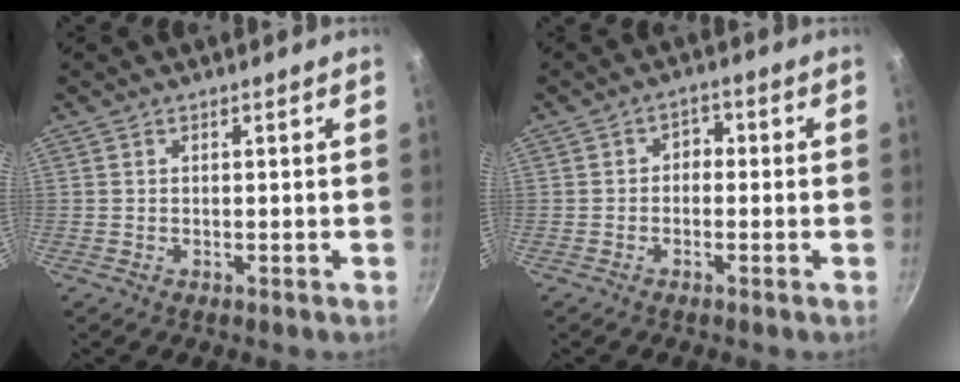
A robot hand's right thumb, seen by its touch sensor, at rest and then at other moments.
{"total": 2.7, "force": [-0.5, 2.1, 1.5], "torque": [-0.009, 0.014, -0.016]}